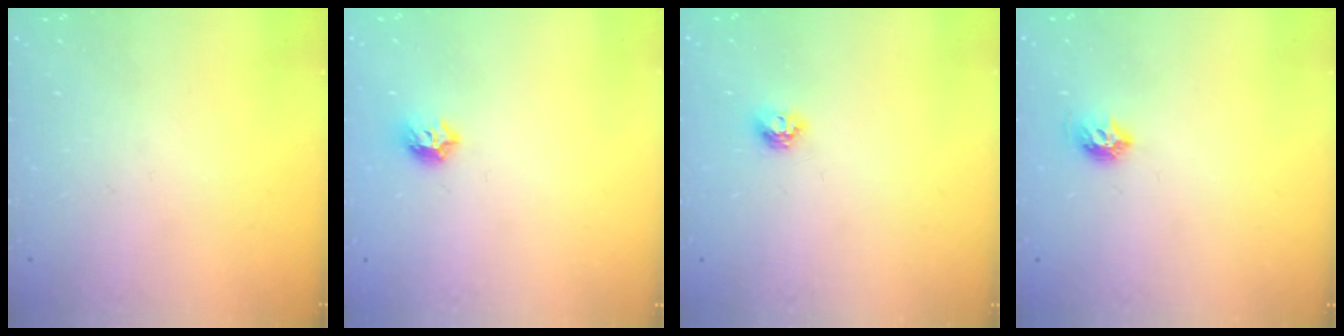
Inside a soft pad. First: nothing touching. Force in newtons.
{"total": 6.3, "press": 6.2, "slide": 0.9}
{"total": 5.6, "press": 5.5, "slide": 0.7}
{"total": 6.6, "press": 6.6, "slide": 0.9}